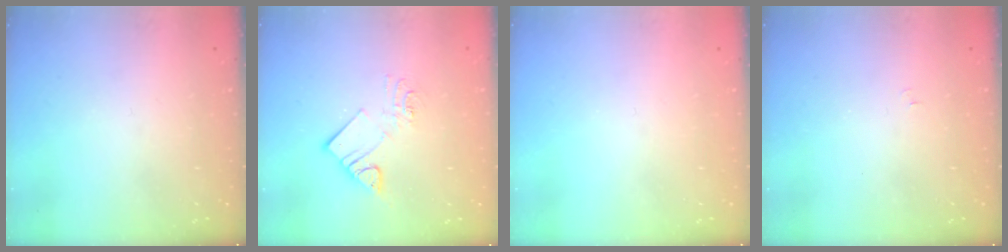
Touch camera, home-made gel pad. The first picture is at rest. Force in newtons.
{"total": 9.1, "press": 9.1, "slide": 0.5}
{"total": 0.0}
{"total": 3.7, "press": 3.7, "slide": 0.5}